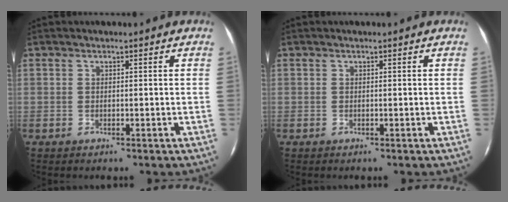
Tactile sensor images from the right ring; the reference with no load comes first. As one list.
[{"total": 0.0}]